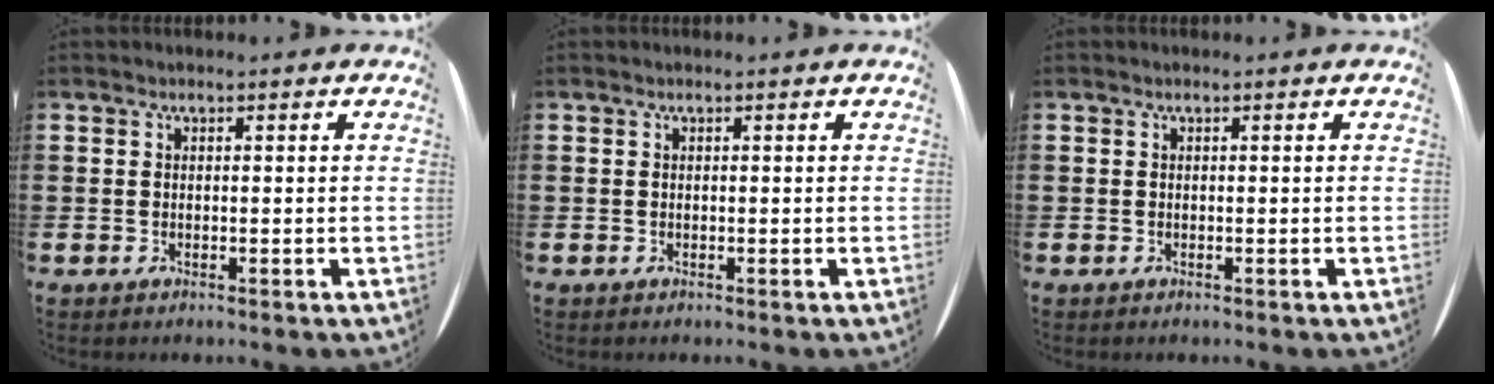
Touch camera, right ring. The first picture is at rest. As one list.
[{"total": 0.0}, {"total": 0.0}]